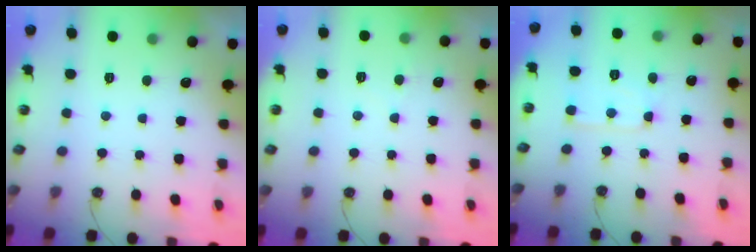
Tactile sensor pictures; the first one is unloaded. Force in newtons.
{"total": 4.8, "press": 4.7, "slide": 0.6}
{"total": 7.2, "press": 7.1, "slide": 0.7}